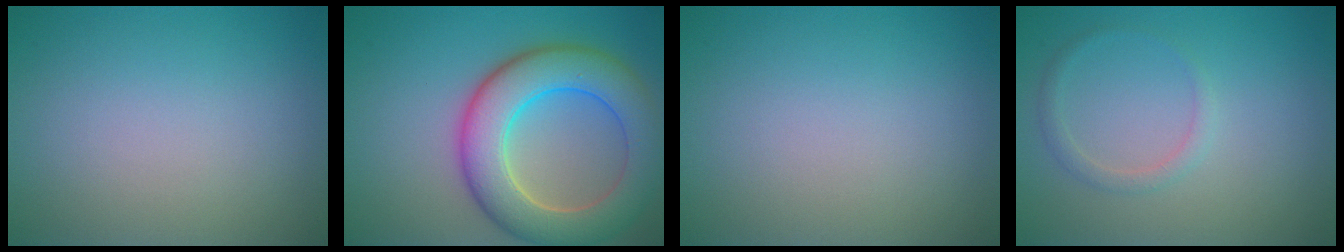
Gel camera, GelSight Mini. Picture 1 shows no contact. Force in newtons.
{"total": 8.8, "press": 8.8, "slide": 0.6}
{"total": 0.0}
{"total": 1.3, "press": 1.3, "slide": 0.1}